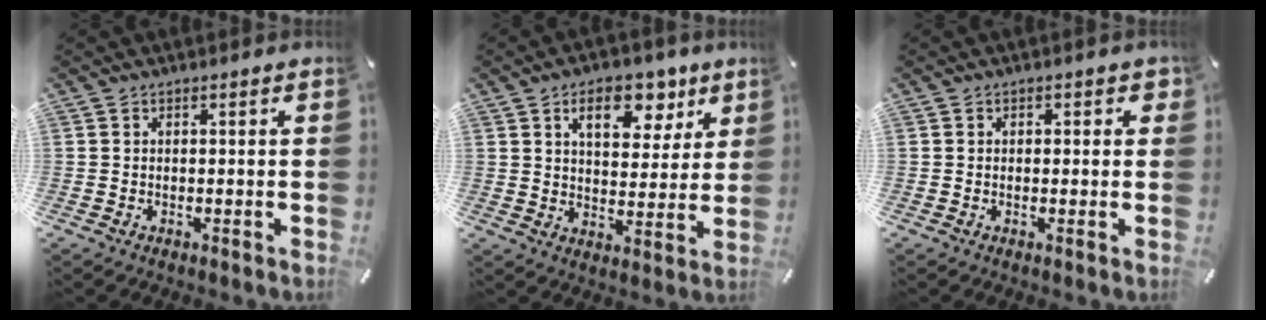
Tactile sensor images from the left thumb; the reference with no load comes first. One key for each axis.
{"total": 11.0, "fx": 6.4, "fy": 6.6, "fz": 6.0, "tx": -0.074, "ty": -0.023, "tz": 0.104}
{"total": 1.2, "fx": 0.0, "fy": 1.1, "fz": 0.4, "tx": 0.009, "ty": 0.001, "tz": -0.006}